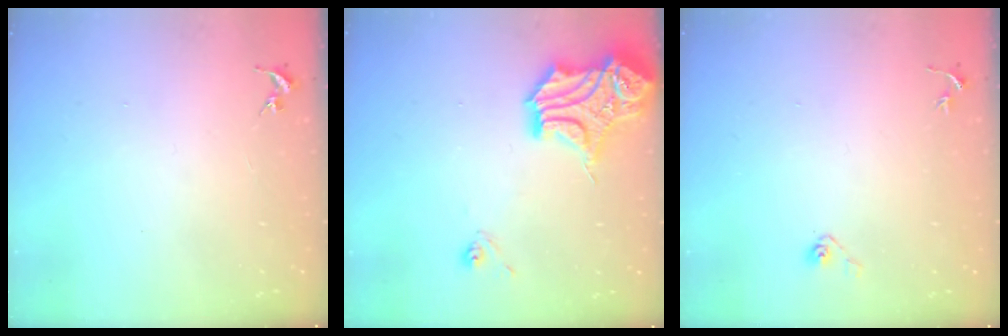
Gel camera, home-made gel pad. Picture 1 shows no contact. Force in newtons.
{"total": 17.7, "press": 17.5, "slide": 2.7}
{"total": 3.6, "press": 3.3, "slide": 1.5}